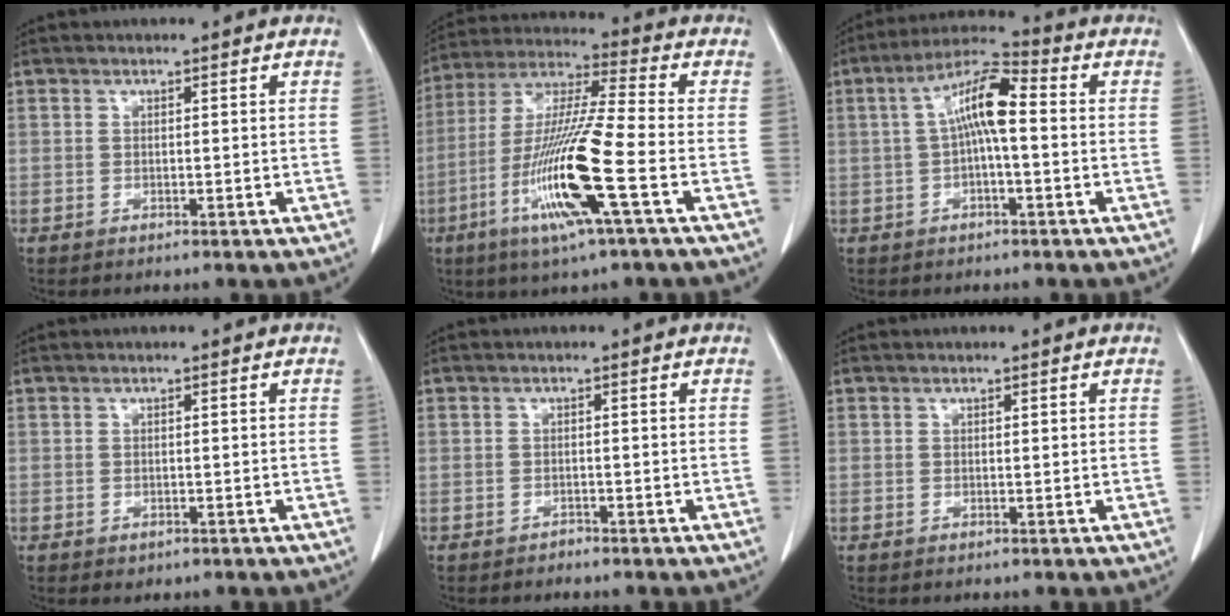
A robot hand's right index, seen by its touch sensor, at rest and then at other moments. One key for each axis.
{"total": 16.2, "fx": -5.7, "fy": -0.3, "fz": 15.1, "tx": -0.310, "ty": -0.018, "tz": -0.114}
{"total": 8.5, "fx": 0.5, "fy": 1.8, "fz": 8.2, "tx": -0.156, "ty": 0.029, "tz": 0.005}
{"total": 0.7, "fx": -0.4, "fy": 0.5, "fz": 0.3, "tx": -0.005, "ty": 0.001, "tz": -0.001}
{"total": 0.7, "fx": -0.7, "fy": 0.2, "fz": 0.0, "tx": -0.002, "ty": 0.000, "tz": -0.013}
{"total": 0.0}